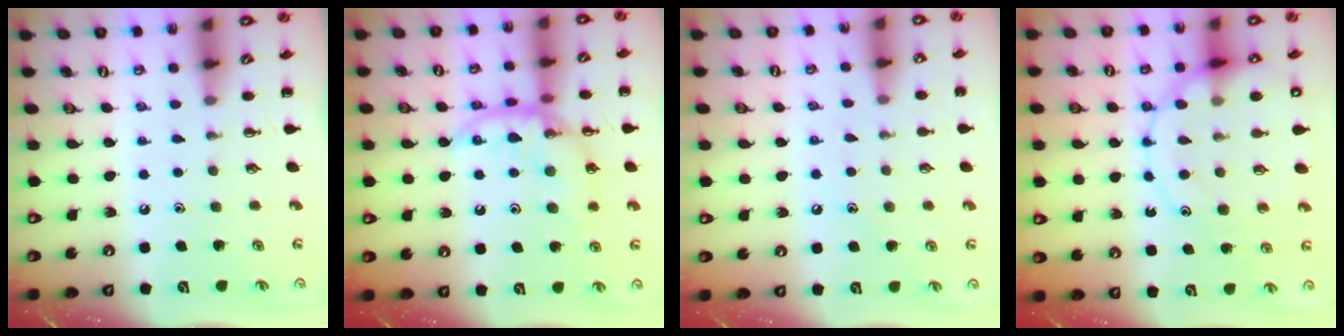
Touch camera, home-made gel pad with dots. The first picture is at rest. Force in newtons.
{"total": 15.5, "press": 15.4, "slide": 1.2}
{"total": 6.6, "press": 6.4, "slide": 1.7}
{"total": 16.5, "press": 16.3, "slide": 2.6}